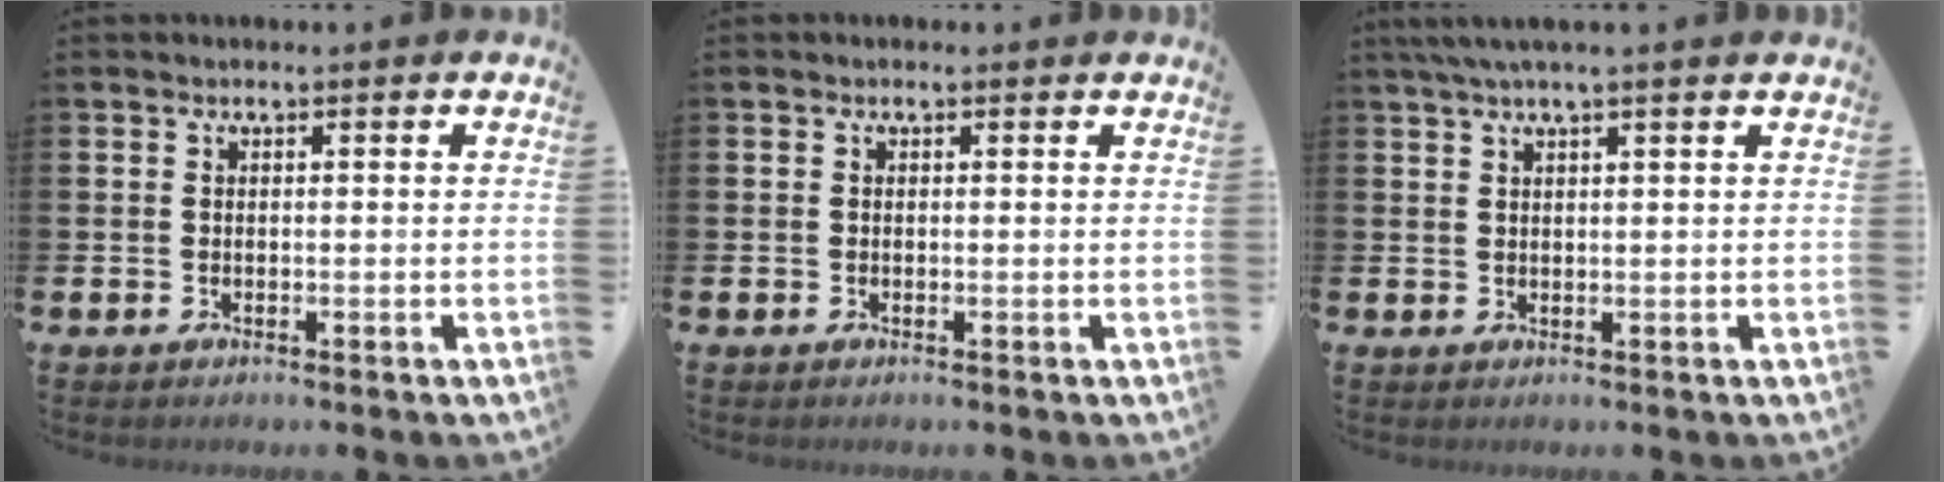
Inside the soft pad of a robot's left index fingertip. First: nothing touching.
{"total": 0.0}
{"total": 2.8, "force": [2.2, -0.2, 1.7], "torque": [-0.040, 0.001, 0.041]}